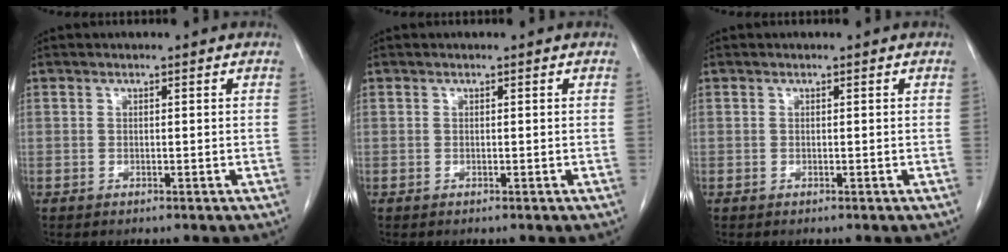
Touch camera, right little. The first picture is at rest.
{"total": 0.0}
{"total": 0.0}